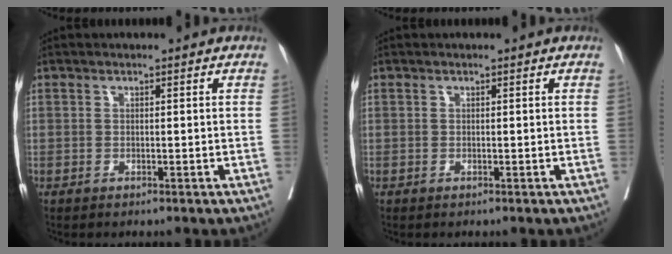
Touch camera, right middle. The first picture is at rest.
{"total": 0.0}